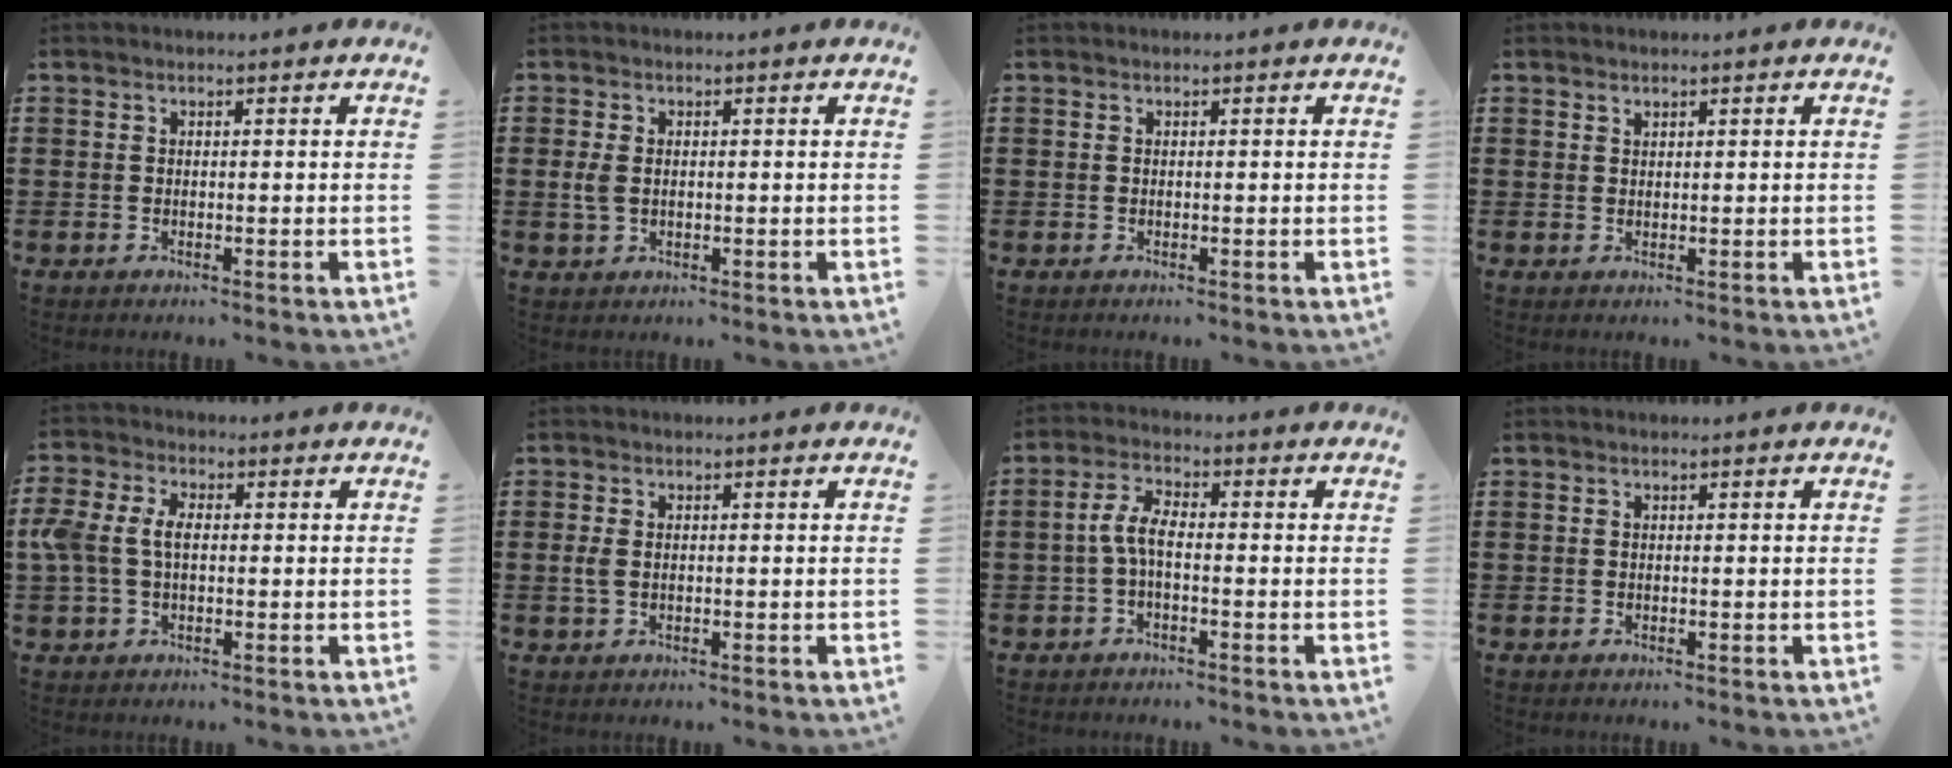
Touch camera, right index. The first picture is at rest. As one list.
[{"total": 2.6, "force": [0.1, 1.6, 2.1], "torque": [-0.059, -0.001, -0.004]}, {"total": 0.0}, {"total": 0.7, "force": [0.6, 0.2, 0.0], "torque": [-0.002, -0.001, 0.013]}, {"total": 5.3, "force": [0.1, 3.3, 4.1], "torque": [-0.121, -0.002, -0.011]}, {"total": 2.1, "force": [0.0, 1.2, 1.7], "torque": [-0.052, -0.002, -0.006]}, {"total": 4.5, "force": [-0.9, 1.6, 4.1], "torque": [-0.095, 0.000, -0.024]}, {"total": 0.0}]